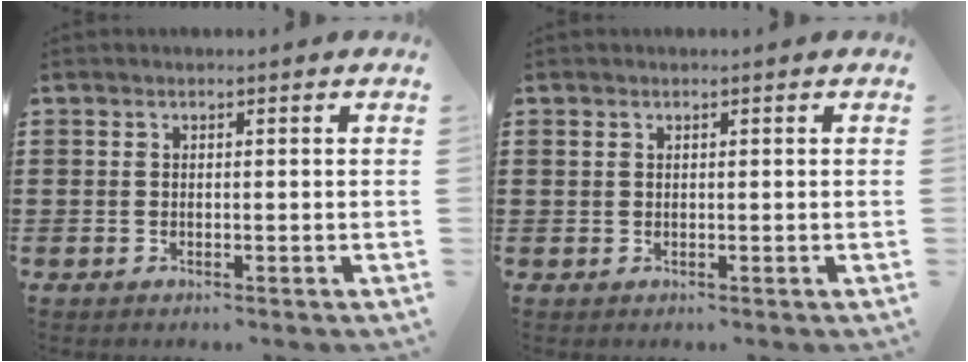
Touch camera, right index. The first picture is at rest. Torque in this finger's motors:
{"motor_torque": [-0.82, 0.88, -0.02, -0.01]}